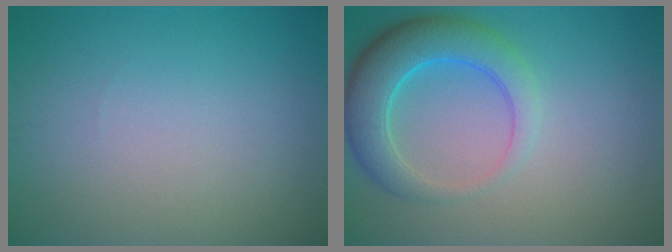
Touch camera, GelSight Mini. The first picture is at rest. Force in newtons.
{"total": 5.7, "press": 5.7, "slide": 0.2}